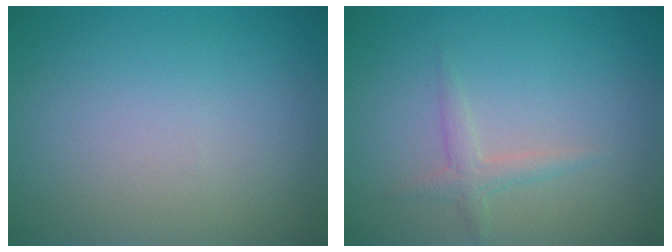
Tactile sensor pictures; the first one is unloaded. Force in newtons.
{"total": 1.5, "press": 1.5, "slide": 0.0}